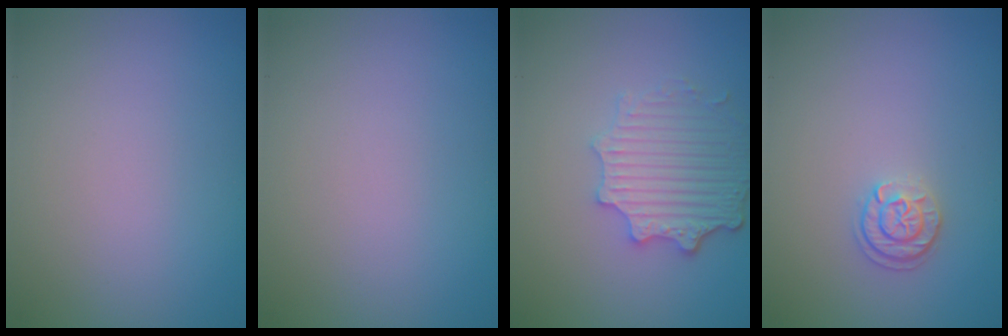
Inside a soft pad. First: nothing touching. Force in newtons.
{"total": 0.0}
{"total": 4.3, "press": 3.4, "slide": 2.7}
{"total": 1.7, "press": 1.6, "slide": 0.7}